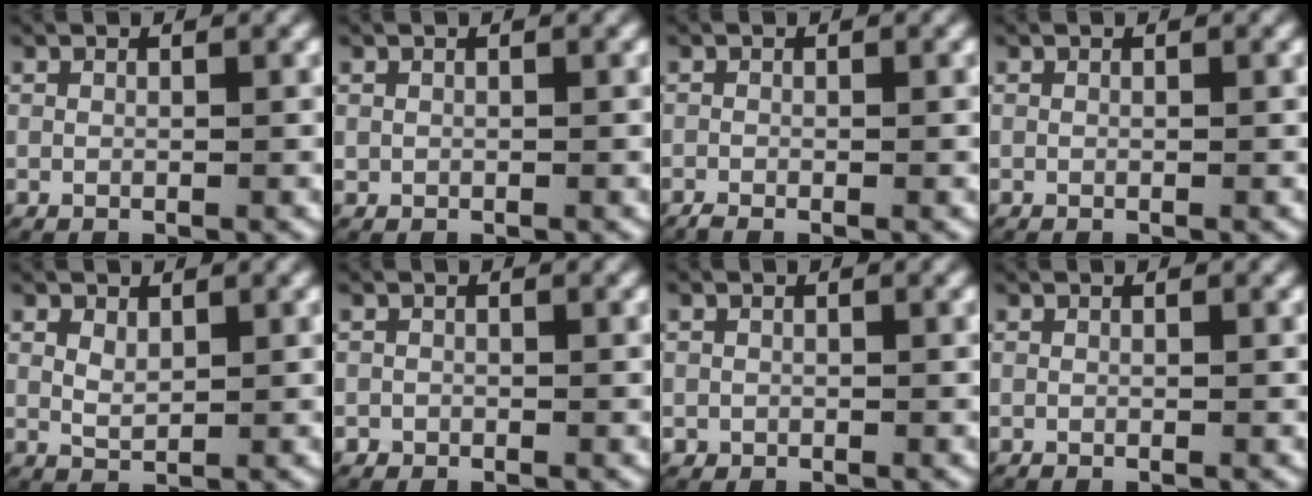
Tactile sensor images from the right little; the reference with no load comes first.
{"total": 0.6, "force": [0.1, 0.5, 0.1], "torque": [-0.006, 0.000, 0.005]}
{"total": 1.0, "force": [-0.9, 0.2, 0.4], "torque": [-0.006, -0.005, -0.016]}
{"total": 0.0}
{"total": 1.4, "force": [0.7, 0.8, 0.9], "torque": [-0.026, -0.011, 0.024]}
{"total": 1.1, "force": [-0.5, 1.0, -0.1], "torque": [0.000, -0.005, -0.010]}
{"total": 1.9, "force": [-0.6, 1.8, 0.3], "torque": [-0.011, -0.009, -0.008]}
{"total": 0.0}